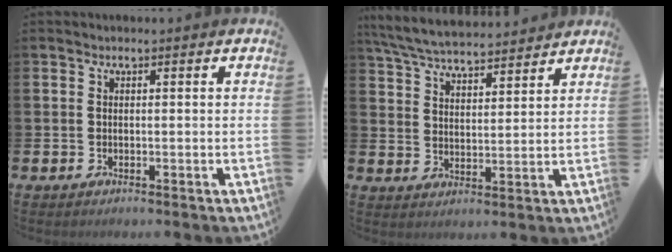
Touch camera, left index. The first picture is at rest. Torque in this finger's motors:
{"motor_torque": [0.92, -1.22, 0.78, 0.21]}